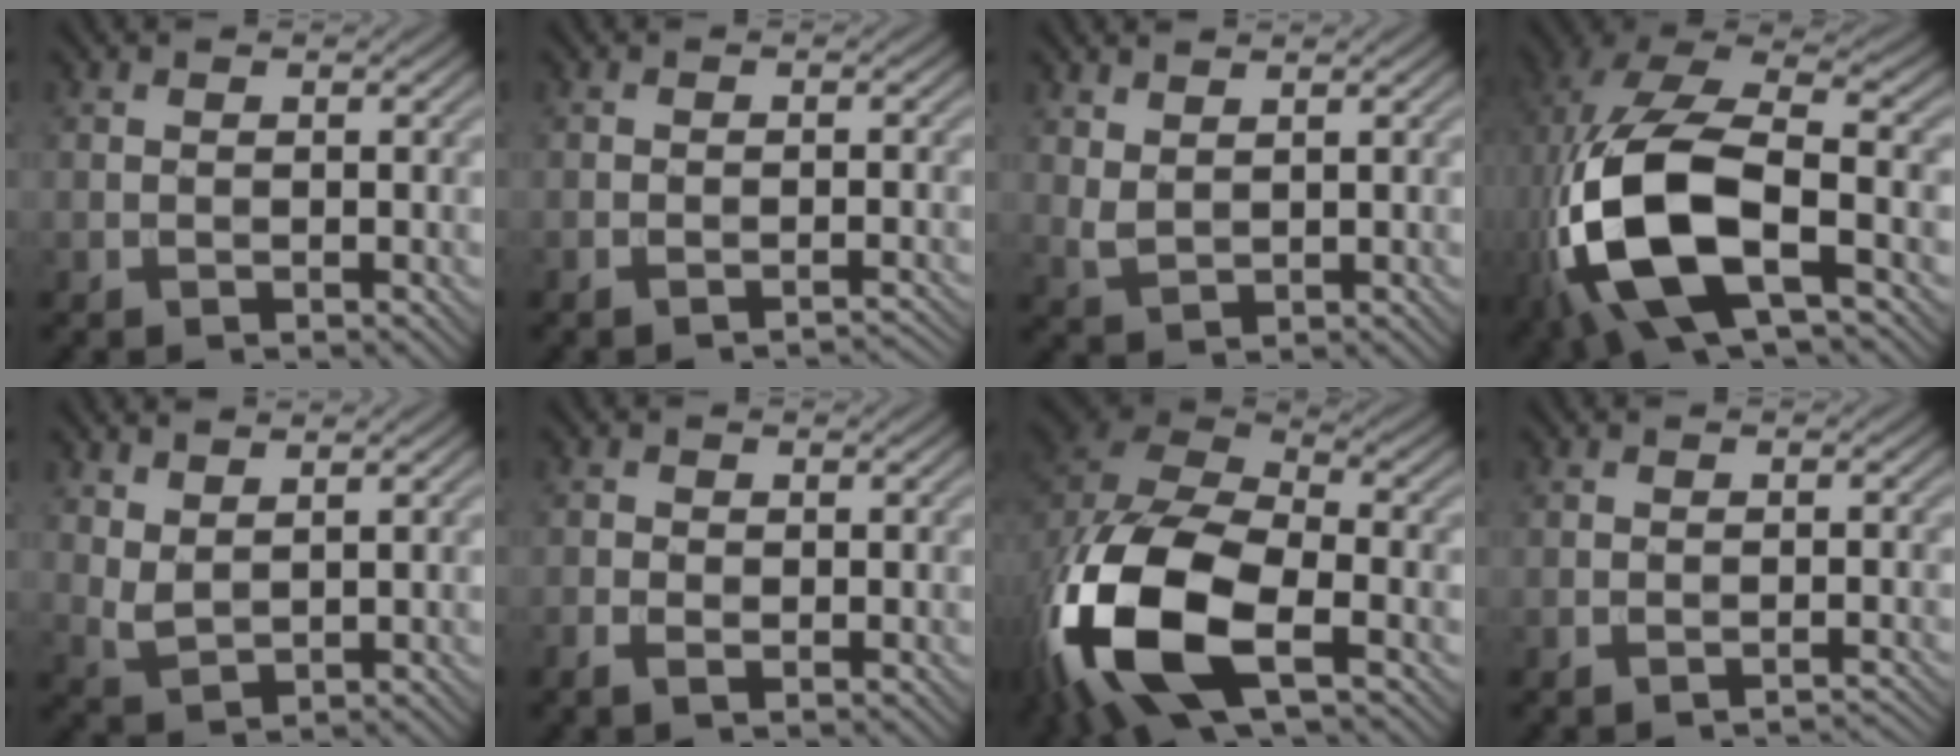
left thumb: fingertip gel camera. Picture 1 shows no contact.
{"total": 2.0, "force": [-1.7, 0.2, 1.0], "torque": [-0.009, 0.004, -0.030]}
{"total": 2.2, "force": [1.7, 0.8, 1.2], "torque": [-0.034, -0.001, 0.042]}
{"total": 18.1, "force": [-4.8, 8.6, 15.2], "torque": [-0.367, -0.030, -0.074]}
{"total": 3.0, "force": [2.3, 1.0, 1.7], "torque": [-0.047, -0.002, 0.053]}
{"total": 1.6, "force": [-0.6, 1.0, 1.1], "torque": [-0.025, -0.003, -0.013]}
{"total": 17.4, "force": [-6.2, 9.3, 13.4], "torque": [-0.324, -0.049, -0.113]}
{"total": 1.8, "force": [-1.6, 0.2, 0.8], "torque": [-0.005, 0.004, -0.027]}